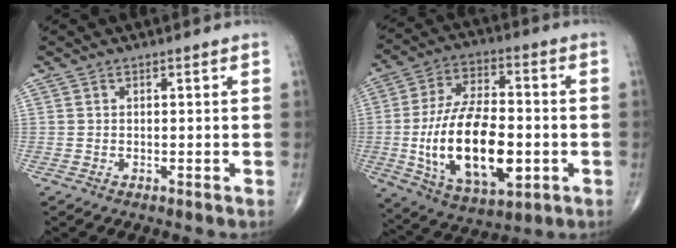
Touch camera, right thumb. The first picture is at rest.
{"total": 21.9, "force": [-3.6, 10.9, 18.6], "torque": [-0.329, 0.009, -0.050]}